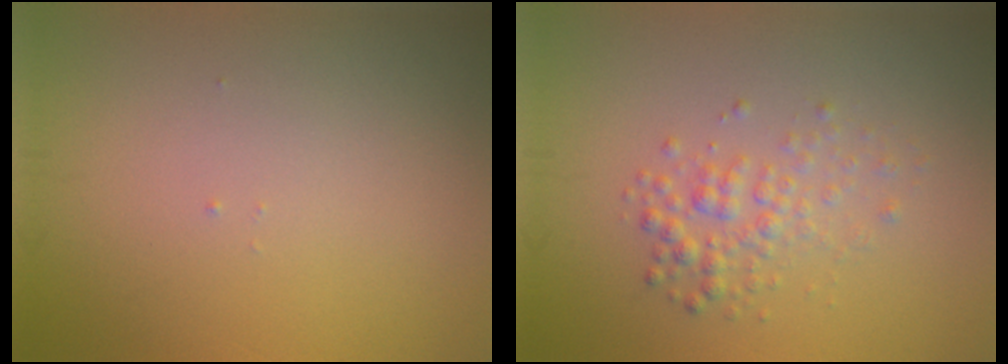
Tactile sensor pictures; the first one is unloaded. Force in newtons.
{"total": 2.3, "press": 2.3, "slide": 0.1}